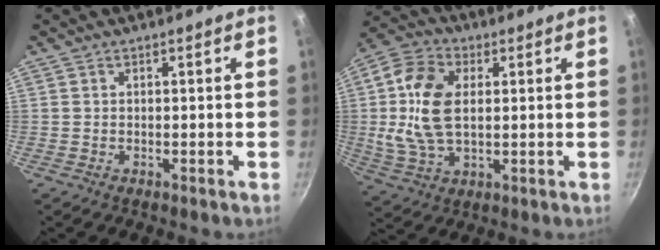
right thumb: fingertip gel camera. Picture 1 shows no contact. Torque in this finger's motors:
{"motor_torque": [0.74, 3.15, 1.66, 0.16, 0.16]}